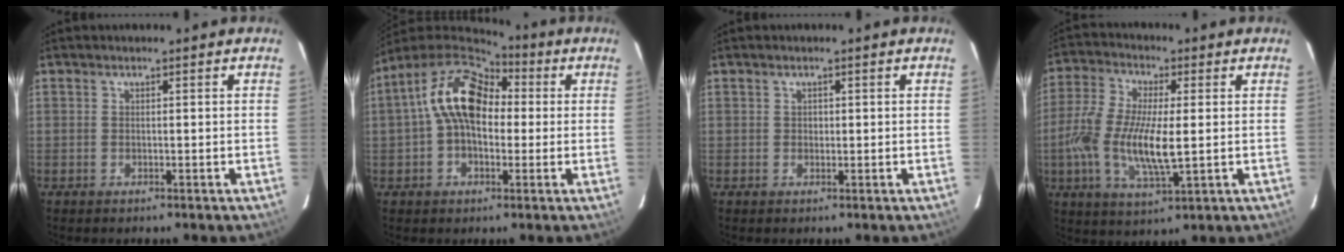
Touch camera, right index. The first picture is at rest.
{"total": 13.9, "force": [1.5, 8.9, 10.5], "torque": [-0.191, 0.034, 0.019]}
{"total": 0.8, "force": [0.2, 0.8, 0.1], "torque": [0.002, 0.003, 0.003]}
{"total": 12.8, "force": [-1.1, 4.2, 12.0], "torque": [-0.252, -0.004, -0.026]}